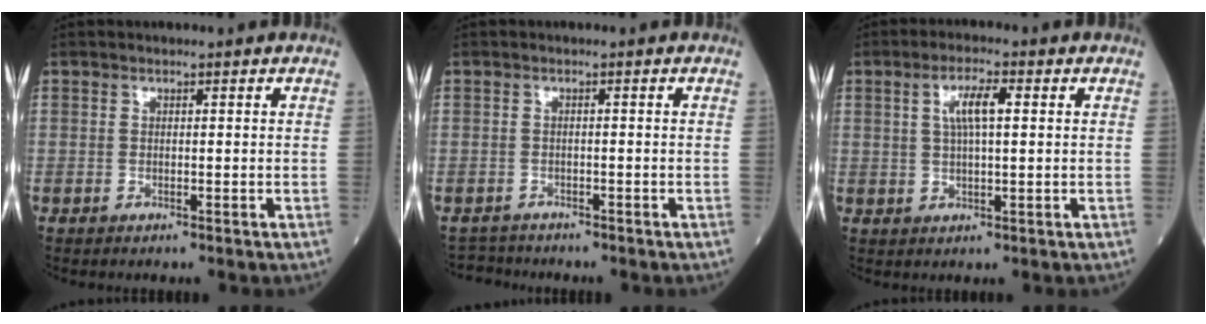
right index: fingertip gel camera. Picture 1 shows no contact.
{"total": 2.6, "force": [-2.5, 0.5, -0.8], "torque": [0.014, -0.009, -0.043]}
{"total": 5.0, "force": [1.3, 0.9, 4.7], "torque": [-0.092, 0.008, 0.026]}